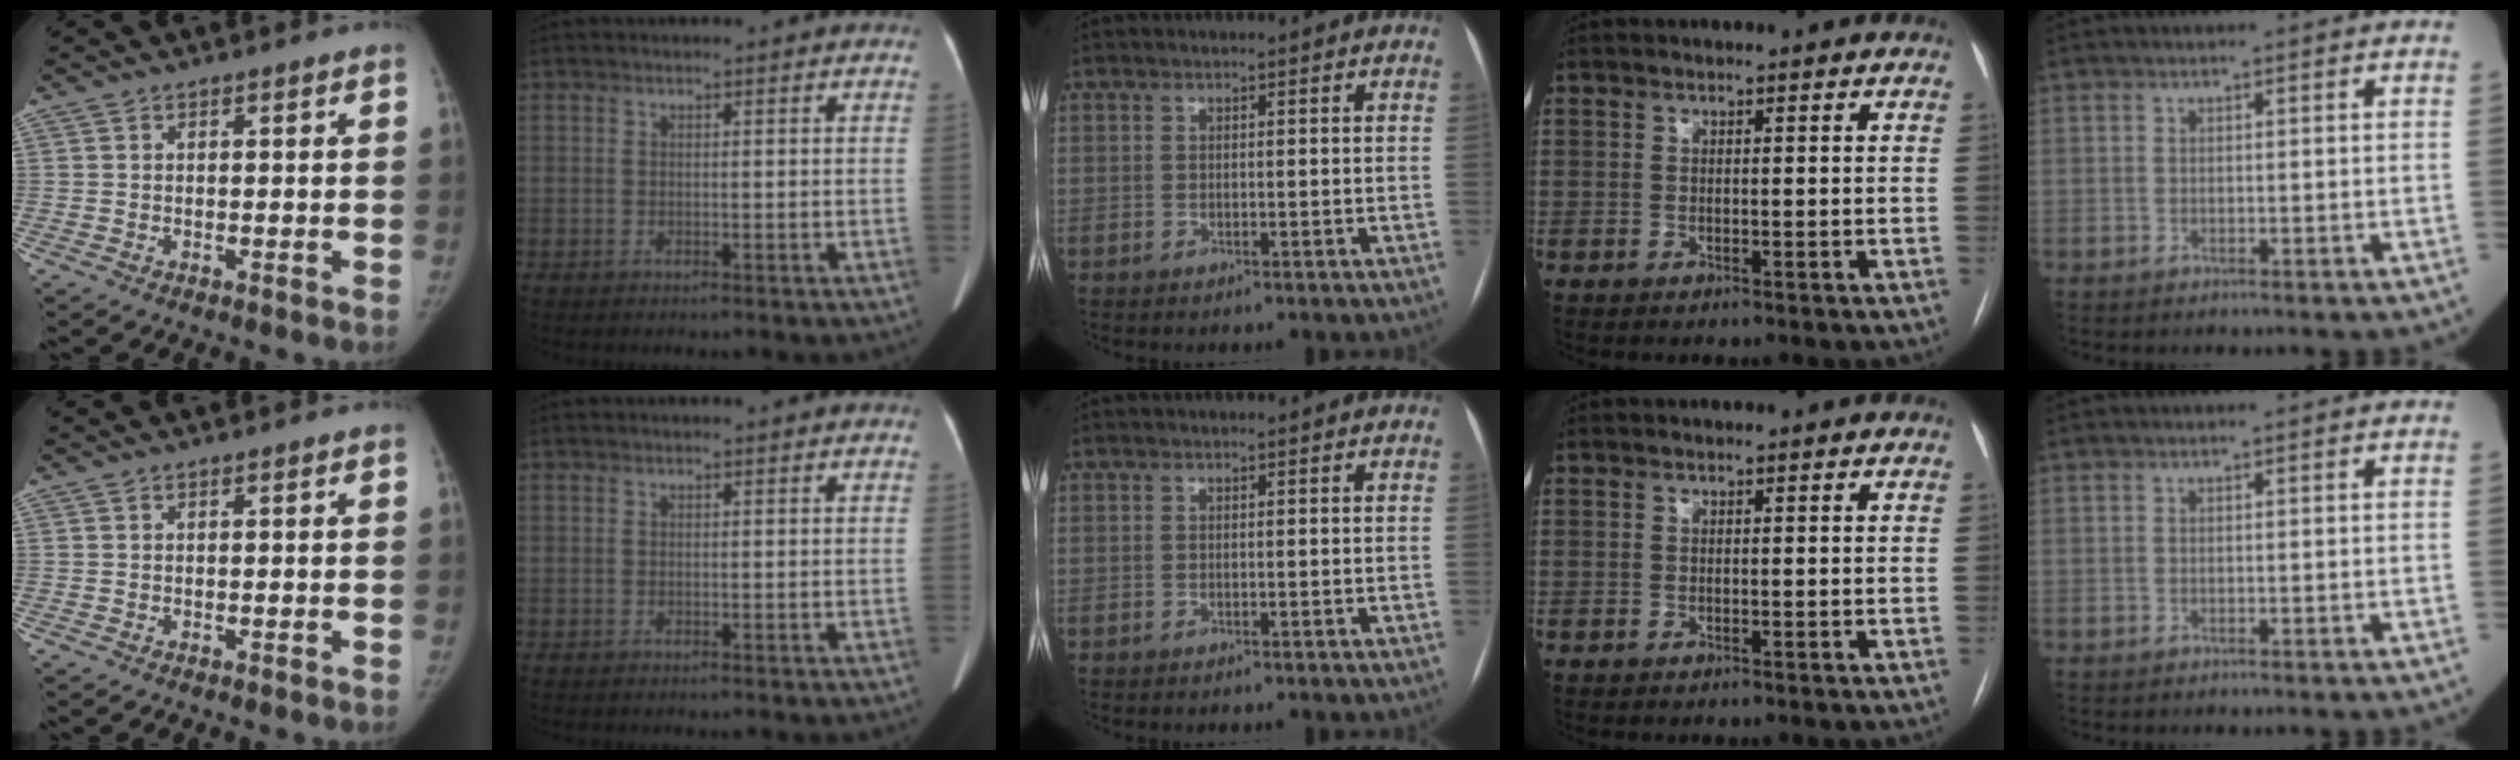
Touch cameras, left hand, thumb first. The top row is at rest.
{}